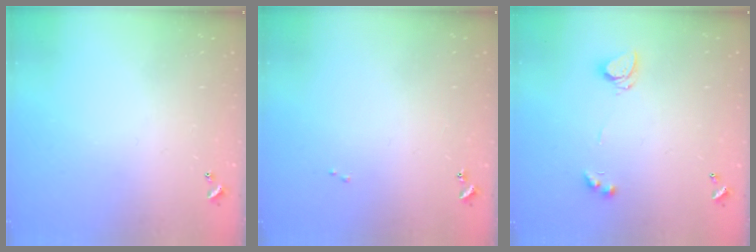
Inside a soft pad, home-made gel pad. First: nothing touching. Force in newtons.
{"total": 0.0}
{"total": 4.2, "press": 4.2, "slide": 0.2}